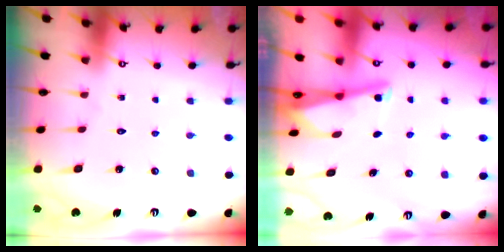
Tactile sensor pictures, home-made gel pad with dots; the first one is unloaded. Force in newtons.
{"total": 2.3, "press": 2.3, "slide": 0.3}